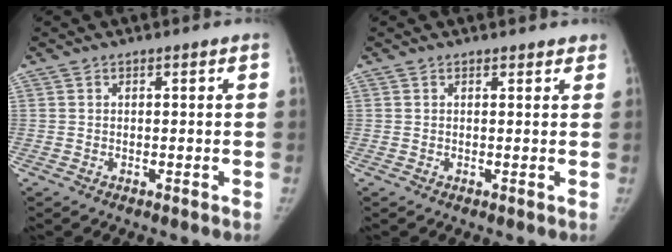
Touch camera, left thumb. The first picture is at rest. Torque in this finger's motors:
{"motor_torque": [-0.36, -0.17, 0.20, 0.59, 0.01]}